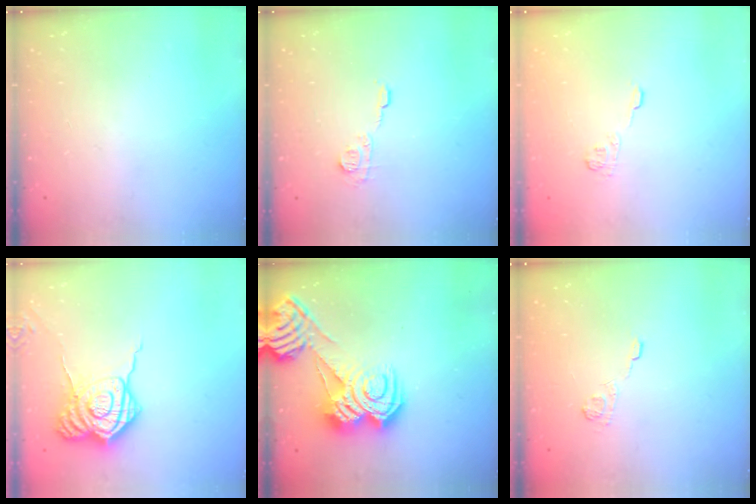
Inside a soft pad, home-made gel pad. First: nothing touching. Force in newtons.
{"total": 6.2, "press": 6.2, "slide": 0.2}
{"total": 4.1, "press": 3.8, "slide": 1.5}
{"total": 14.3, "press": 14.3, "slide": 1.1}
{"total": 12.3, "press": 12.2, "slide": 1.2}
{"total": 8.5, "press": 8.4, "slide": 1.5}